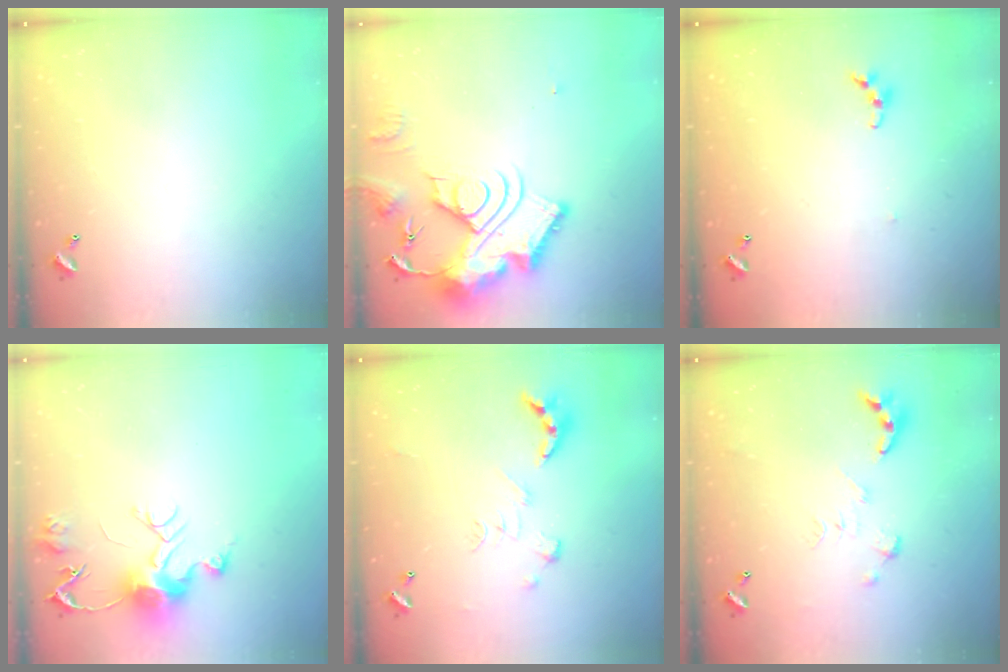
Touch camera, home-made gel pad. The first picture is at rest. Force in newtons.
{"total": 21.1, "press": 21.0, "slide": 2.1}
{"total": 4.6, "press": 4.6, "slide": 0.6}
{"total": 10.8, "press": 10.8, "slide": 0.9}
{"total": 2.6, "press": 1.9, "slide": 1.8}
{"total": 0.0}